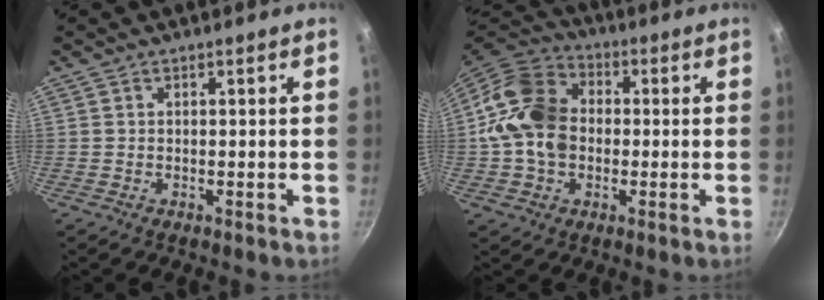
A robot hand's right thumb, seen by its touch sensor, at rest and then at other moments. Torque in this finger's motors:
{"motor_torque": [1.43, 3.19, 1.20, -0.42, 0.22]}